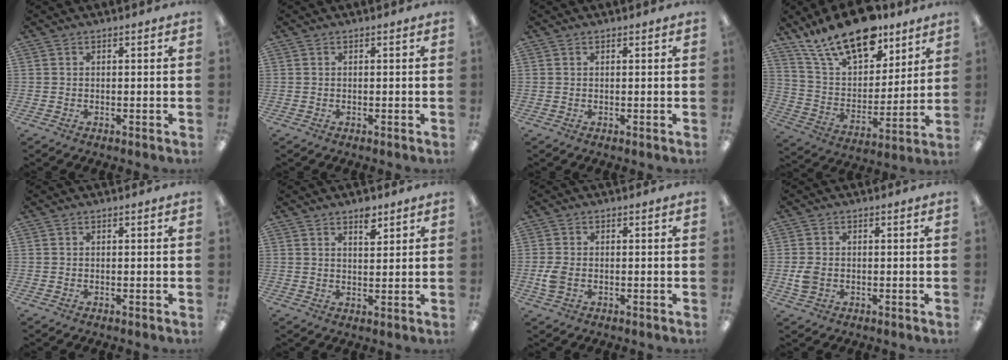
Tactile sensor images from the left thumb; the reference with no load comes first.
{"total": 0.0}
{"total": 0.6, "force": [0.4, 0.3, 0.3], "torque": [-0.008, 0.001, 0.008]}
{"total": 20.5, "force": [14.9, 9.2, 10.6], "torque": [-0.197, -0.088, 0.265]}
{"total": 0.0}
{"total": 4.6, "force": [3.4, 2.0, 2.5], "torque": [-0.023, -0.019, 0.054]}
{"total": 3.8, "force": [-0.7, 2.5, 2.8], "torque": [-0.054, -0.002, -0.016]}
{"total": 3.7, "force": [-0.6, 2.7, 2.4], "torque": [-0.040, 0.000, -0.012]}